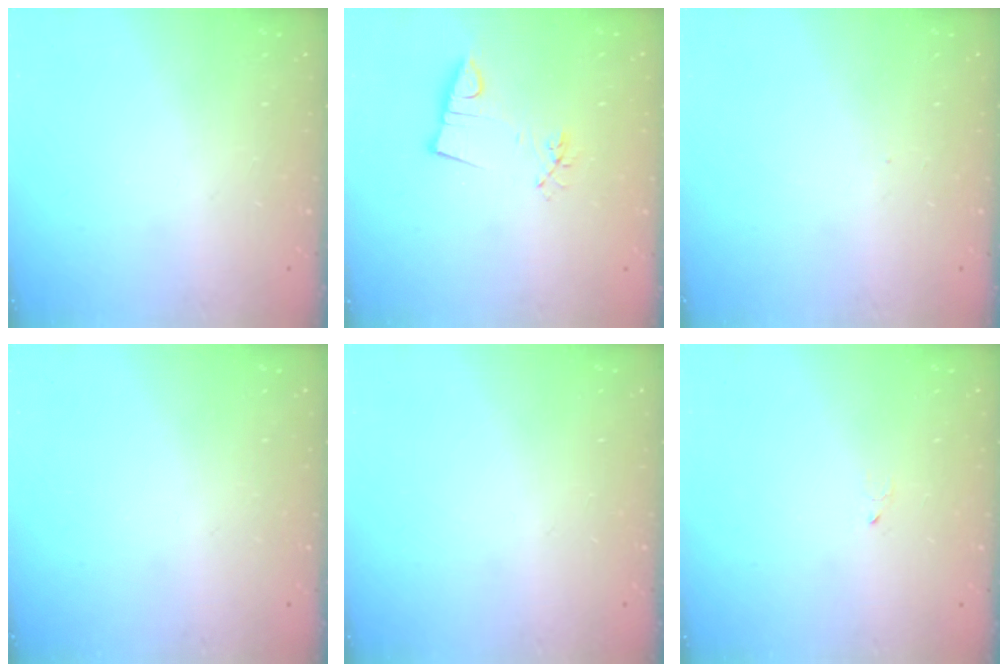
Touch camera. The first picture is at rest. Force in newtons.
{"total": 3.7, "press": 2.3, "slide": 2.9}
{"total": 2.1, "press": 2.1, "slide": 0.1}
{"total": 0.0}
{"total": 0.0}
{"total": 2.4, "press": 2.4, "slide": 0.2}